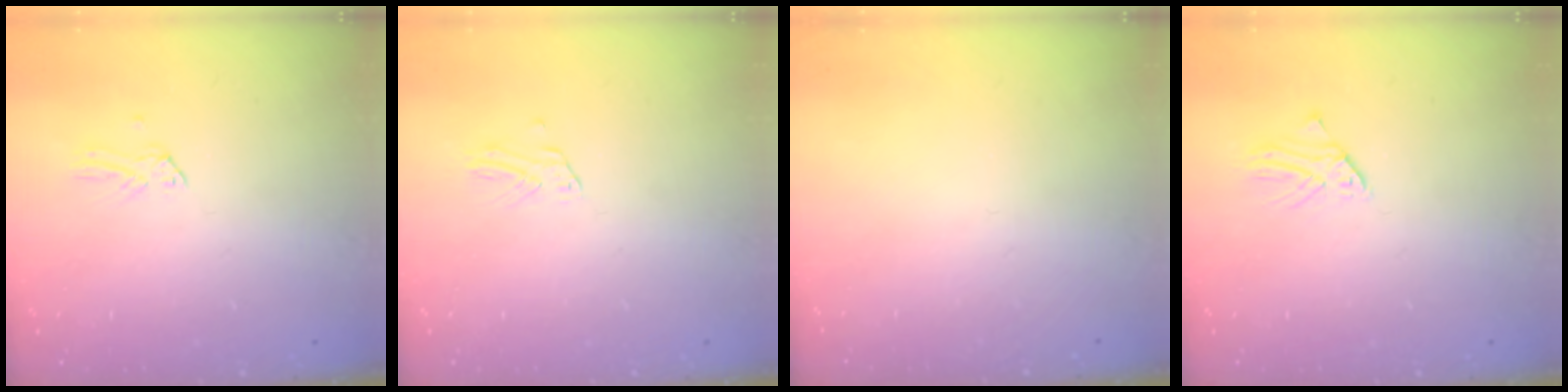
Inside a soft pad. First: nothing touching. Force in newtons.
{"total": 2.0, "press": 2.0, "slide": 0.1}
{"total": 0.0}
{"total": 1.1, "press": 1.1, "slide": 0.1}